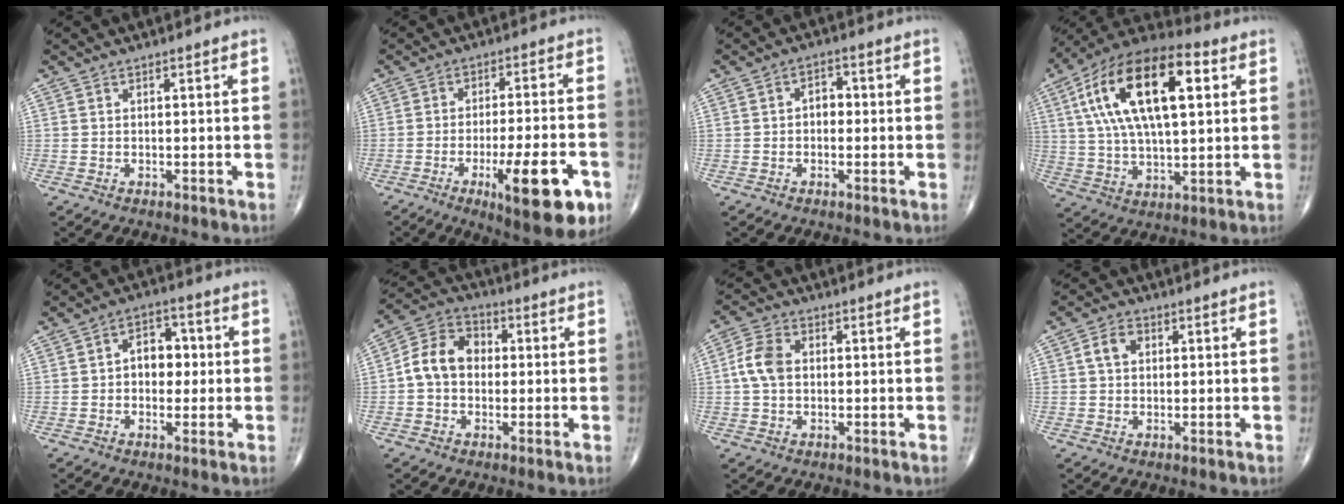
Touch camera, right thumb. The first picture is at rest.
{"total": 15.5, "force": [-6.4, 3.9, 13.6], "torque": [-0.196, 0.012, -0.085]}
{"total": 3.3, "force": [-0.2, 2.4, 2.3], "torque": [-0.020, 0.015, -0.010]}
{"total": 23.1, "force": [6.4, 10.3, 19.6], "torque": [-0.350, 0.013, 0.101]}
{"total": 6.7, "force": [0.2, 4.7, 4.8], "torque": [-0.039, 0.016, -0.006]}
{"total": 9.3, "force": [0.0, 7.1, 5.9], "torque": [-0.093, 0.032, -0.014]}
{"total": 5.9, "force": [0.3, 4.0, 4.3], "torque": [-0.093, 0.014, -0.001]}
{"total": 4.0, "force": [0.9, 2.9, 2.6], "torque": [-0.045, 0.010, 0.014]}